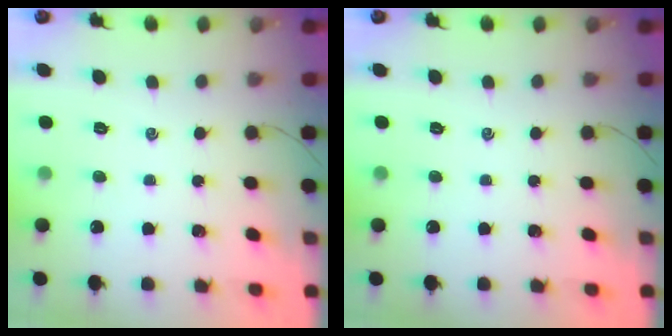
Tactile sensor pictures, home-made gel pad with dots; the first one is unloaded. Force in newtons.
{"total": 0.0}